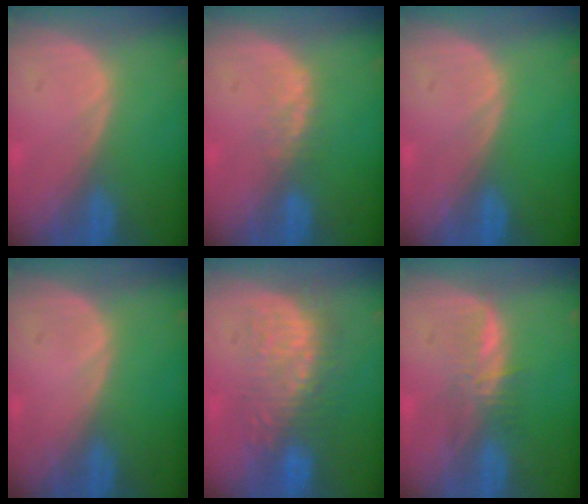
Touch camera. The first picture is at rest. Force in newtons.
{"total": 1.9, "press": 1.8, "slide": 0.5}
{"total": 0.0}
{"total": 0.0}
{"total": 8.8, "press": 8.4, "slide": 2.4}
{"total": 3.4, "press": 3.4, "slide": 0.2}